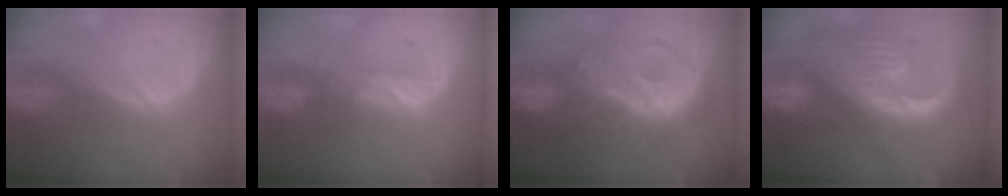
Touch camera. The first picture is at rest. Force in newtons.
{"total": 2.7, "press": 2.6, "slide": 0.8}
{"total": 10.1, "press": 10.1, "slide": 0.3}
{"total": 13.0, "press": 11.2, "slide": 6.6}